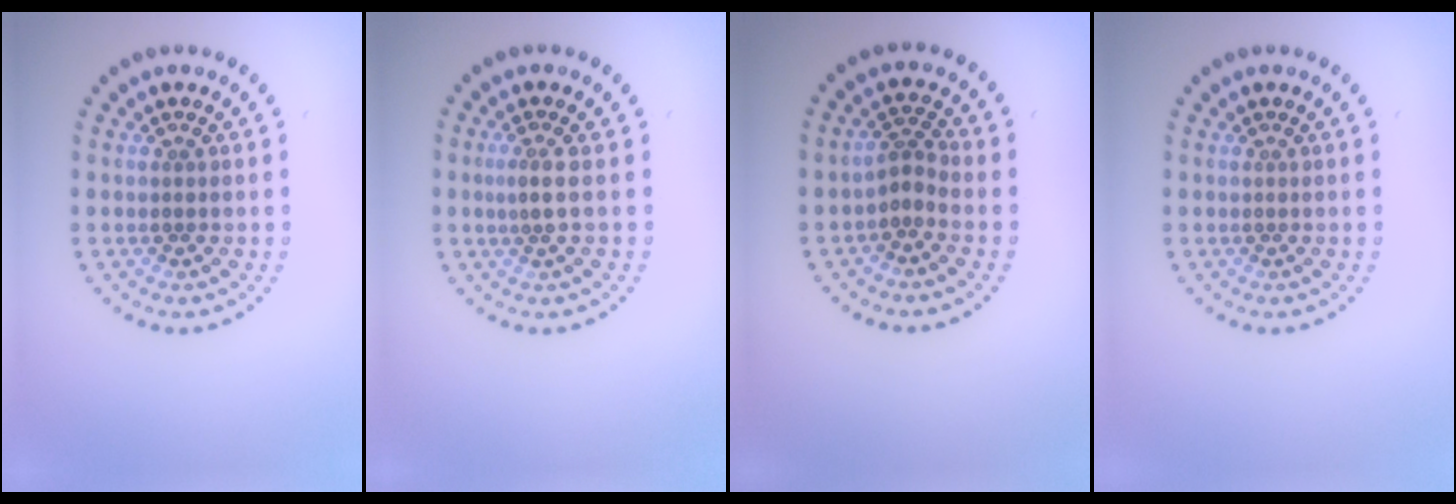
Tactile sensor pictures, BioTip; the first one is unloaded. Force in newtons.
{"total": 1.6, "press": 1.2, "slide": 1.1}
{"total": 1.9, "press": 1.3, "slide": 1.4}
{"total": 0.0}